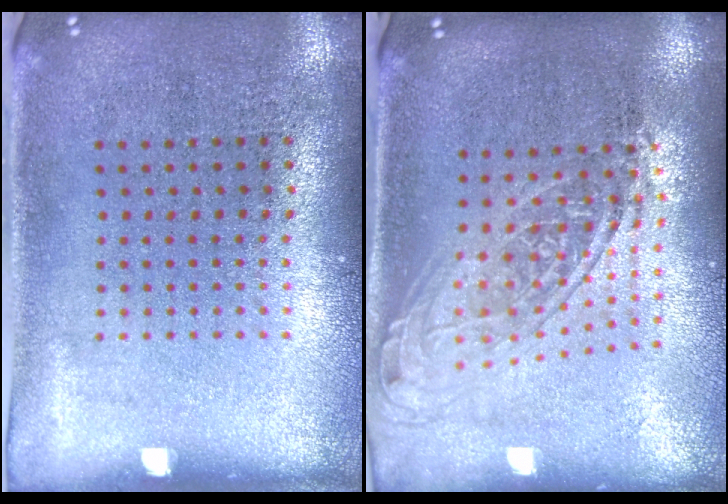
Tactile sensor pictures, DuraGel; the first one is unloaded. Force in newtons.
{"total": 1.7, "press": 1.3, "slide": 1.0}